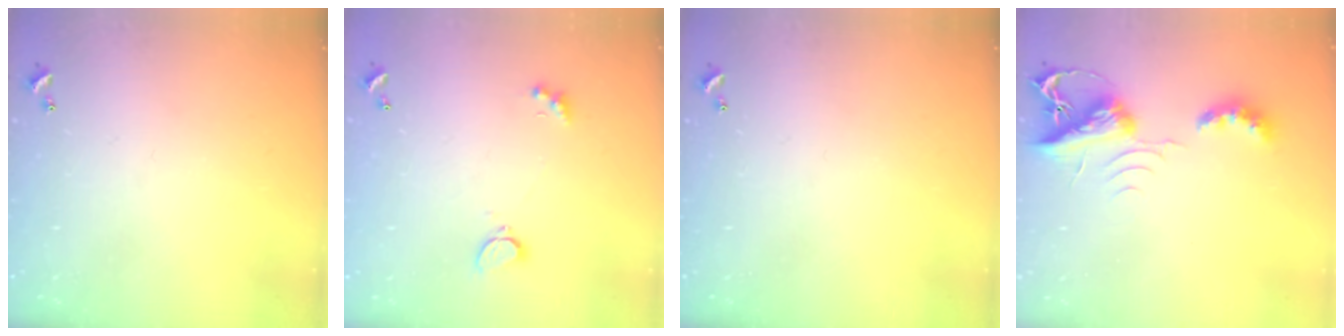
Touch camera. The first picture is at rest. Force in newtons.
{"total": 2.2, "press": 2.1, "slide": 0.6}
{"total": 0.0}
{"total": 7.2, "press": 7.2, "slide": 0.0}